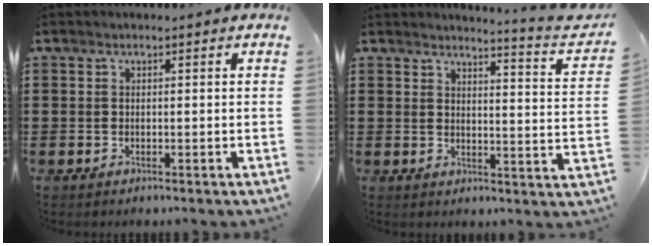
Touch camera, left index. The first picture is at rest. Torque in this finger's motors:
{"motor_torque": [-0.19, -0.04, -0.28, -0.01]}